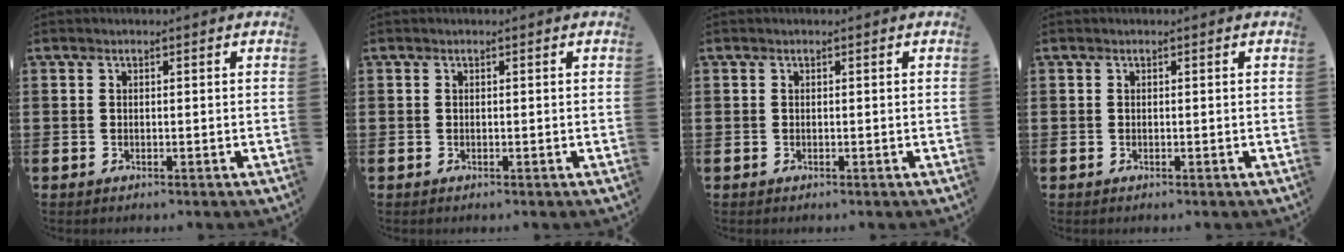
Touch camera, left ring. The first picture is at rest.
{"total": 0.0}
{"total": 0.0}
{"total": 0.0}